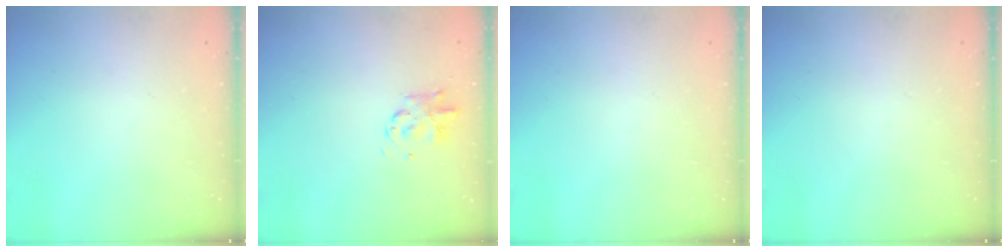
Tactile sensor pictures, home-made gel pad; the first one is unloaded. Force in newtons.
{"total": 2.9, "press": 2.9, "slide": 0.7}
{"total": 0.0}
{"total": 0.0}